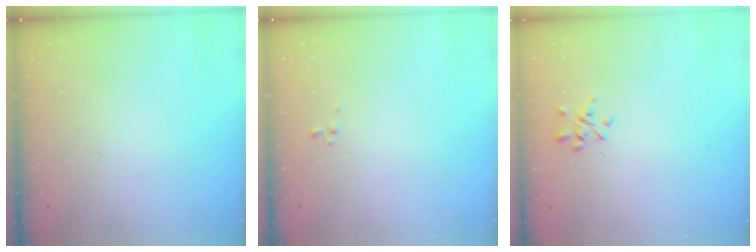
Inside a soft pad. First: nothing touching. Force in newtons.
{"total": 1.0, "press": 0.9, "slide": 0.4}
{"total": 1.8, "press": 1.6, "slide": 0.6}